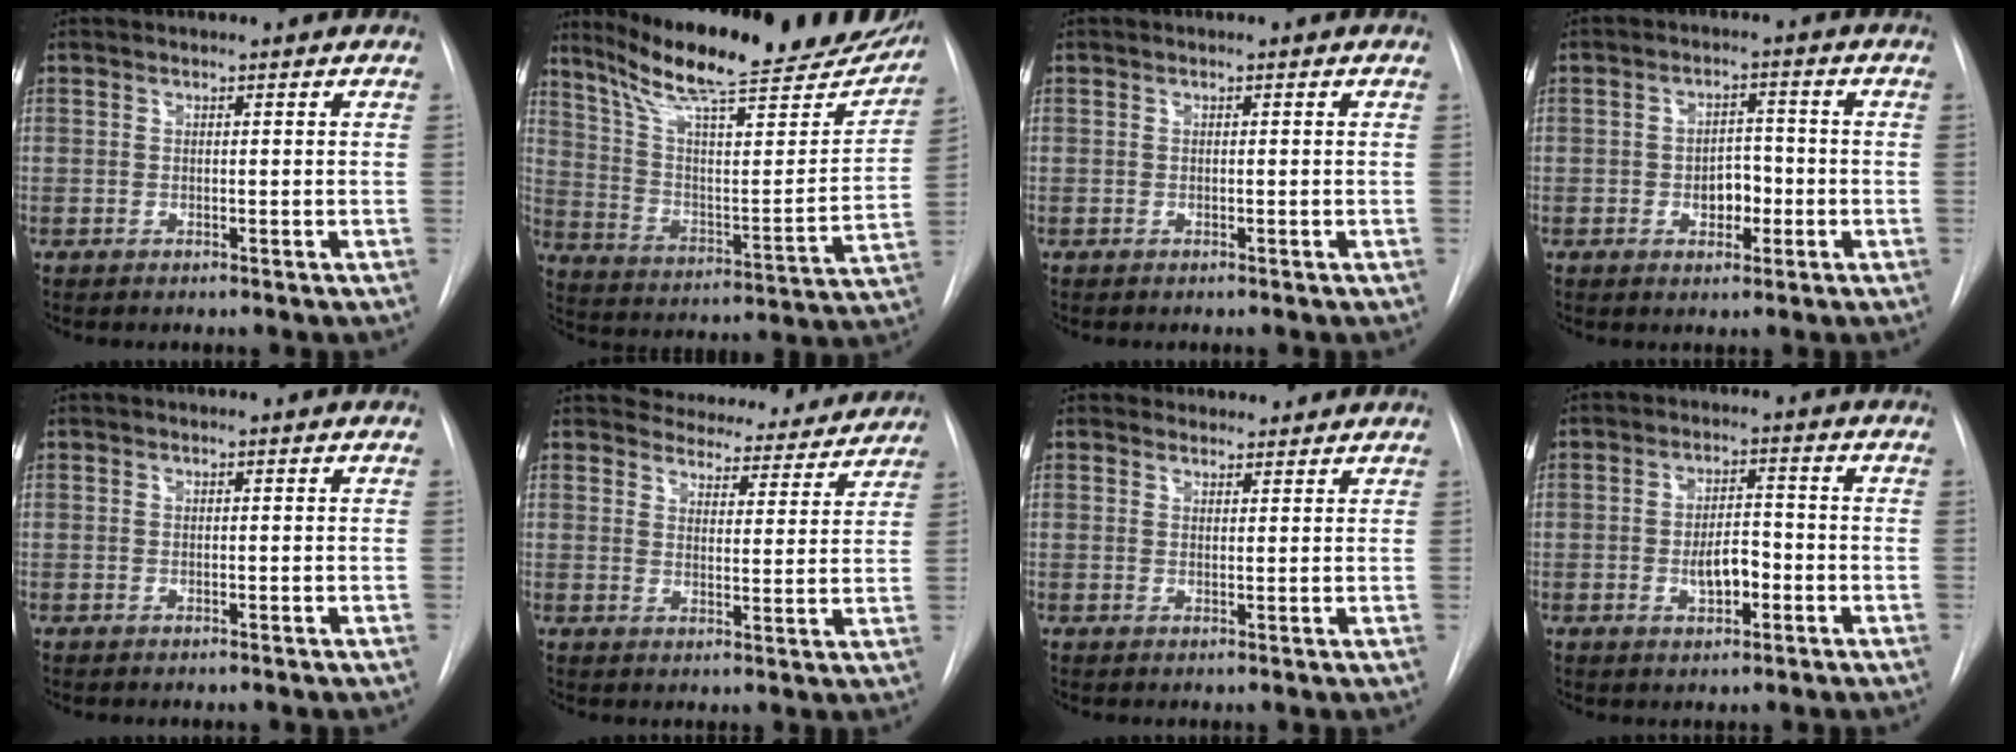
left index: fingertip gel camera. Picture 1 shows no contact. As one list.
[{"total": 27.5, "force": [23.1, 4.4, 14.1], "torque": [-0.223, -0.053, 0.323]}, {"total": 0.0}, {"total": 4.0, "force": [-1.5, 2.5, 2.7], "torque": [-0.034, 0.003, -0.021]}, {"total": 0.0}, {"total": 13.1, "force": [12.4, 3.8, 1.6], "torque": [0.008, -0.022, 0.136]}, {"total": 3.2, "force": [2.9, 1.3, -0.3], "torque": [0.010, 0.009, 0.034]}, {"total": 4.7, "force": [-1.9, 2.0, 3.7], "torque": [-0.061, 0.000, -0.029]}]